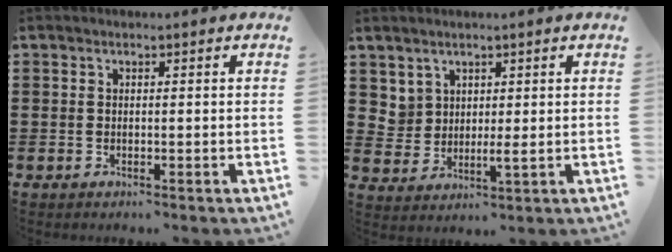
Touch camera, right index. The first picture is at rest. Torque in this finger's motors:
{"motor_torque": [0.40, 0.18, 0.09, 0.02]}